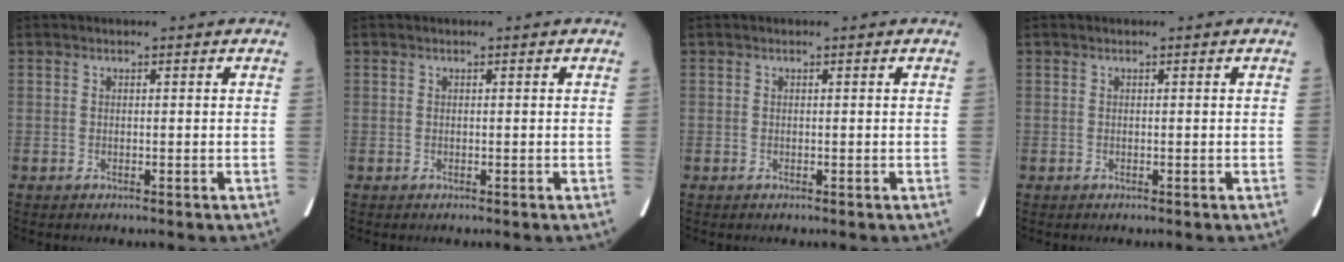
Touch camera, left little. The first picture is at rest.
{"total": 0.0}
{"total": 0.0}
{"total": 0.0}